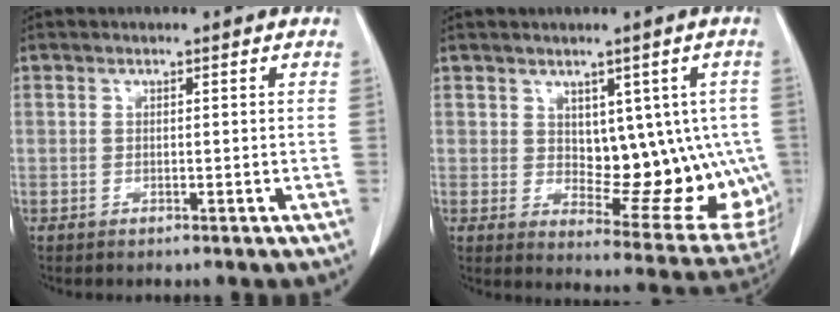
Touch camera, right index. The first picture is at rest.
{"total": 14.2, "force": [0.3, 7.3, 12.2], "torque": [-0.125, 0.003, 0.024]}